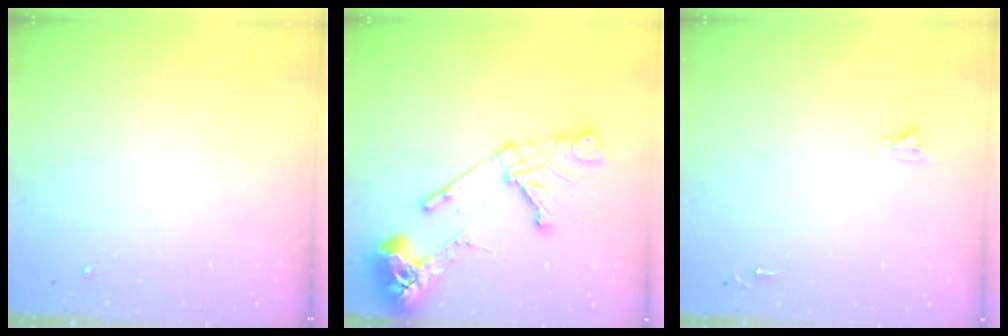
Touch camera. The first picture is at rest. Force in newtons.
{"total": 17.0, "press": 16.9, "slide": 1.9}
{"total": 2.7, "press": 2.7, "slide": 0.2}